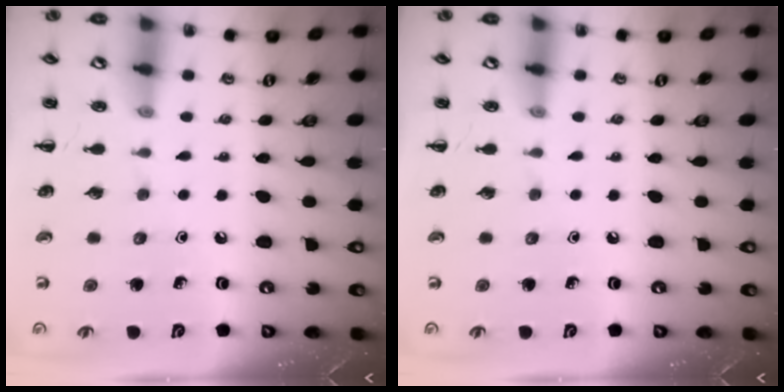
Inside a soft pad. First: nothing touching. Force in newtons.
{"total": 0.0}